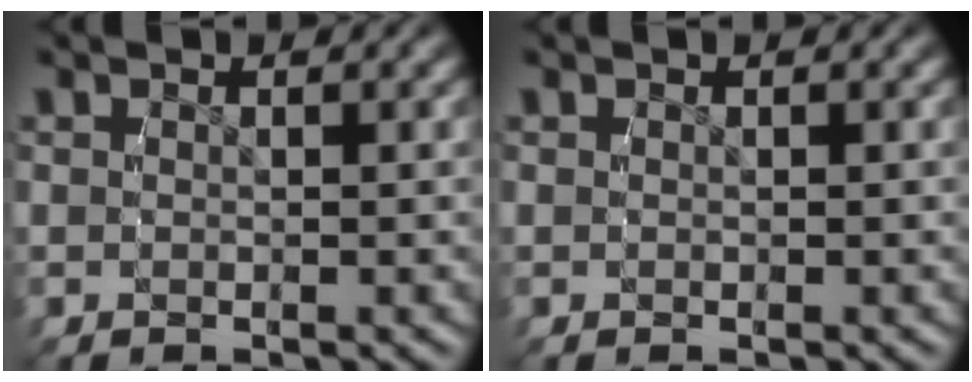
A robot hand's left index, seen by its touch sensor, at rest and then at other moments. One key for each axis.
{"total": 0.0}